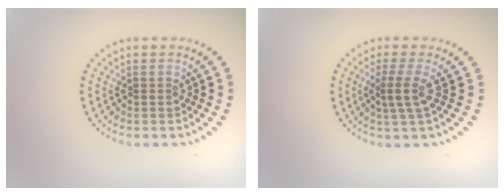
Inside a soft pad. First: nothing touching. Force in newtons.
{"total": 2.3, "press": 1.8, "slide": 1.5}